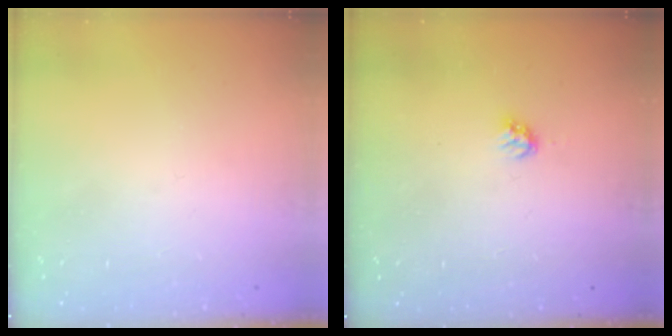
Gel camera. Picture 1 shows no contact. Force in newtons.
{"total": 2.8, "press": 2.8, "slide": 0.2}